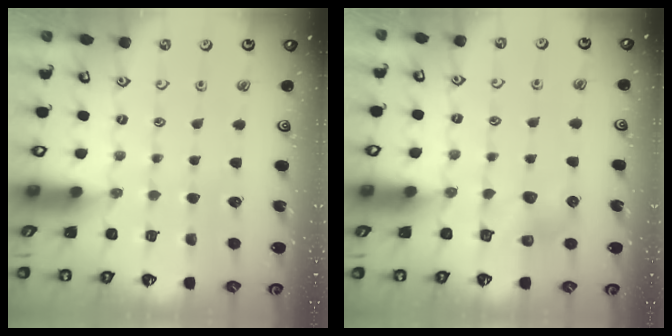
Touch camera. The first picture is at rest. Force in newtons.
{"total": 6.8, "press": 6.8, "slide": 0.3}